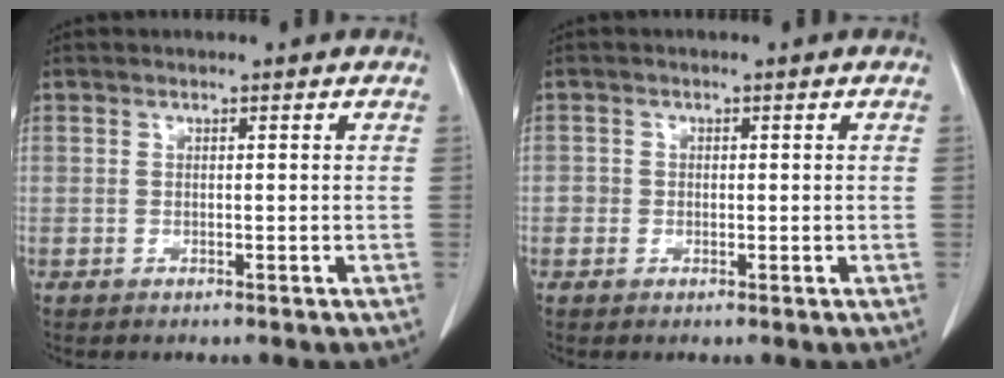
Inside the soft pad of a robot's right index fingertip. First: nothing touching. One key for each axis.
{"total": 1.4, "fx": -0.2, "fy": 1.4, "fz": 0.2, "tx": 0.010, "ty": 0.007, "tz": -0.007}